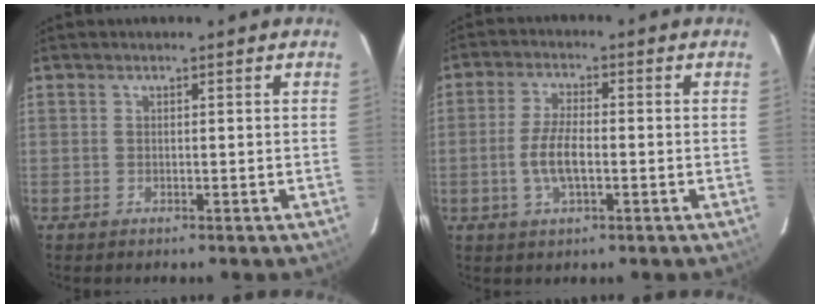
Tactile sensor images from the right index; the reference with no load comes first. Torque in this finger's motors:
{"motor_torque": [1.23, -0.26, 0.69, 0.15]}